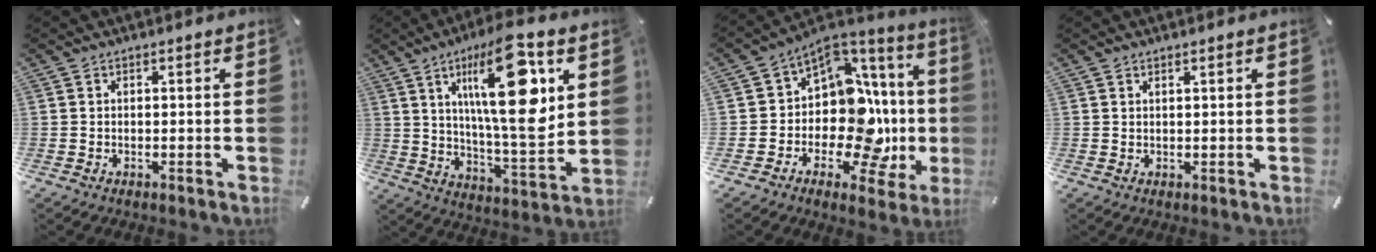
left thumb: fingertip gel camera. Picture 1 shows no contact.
{"total": 23.3, "force": [9.0, 7.2, 20.3], "torque": [-0.343, -0.039, 0.126]}
{"total": 15.2, "force": [-2.3, 9.7, 11.5], "torque": [-0.178, -0.043, -0.041]}
{"total": 0.8, "force": [0.6, 0.0, 0.4], "torque": [-0.008, -0.002, 0.012]}